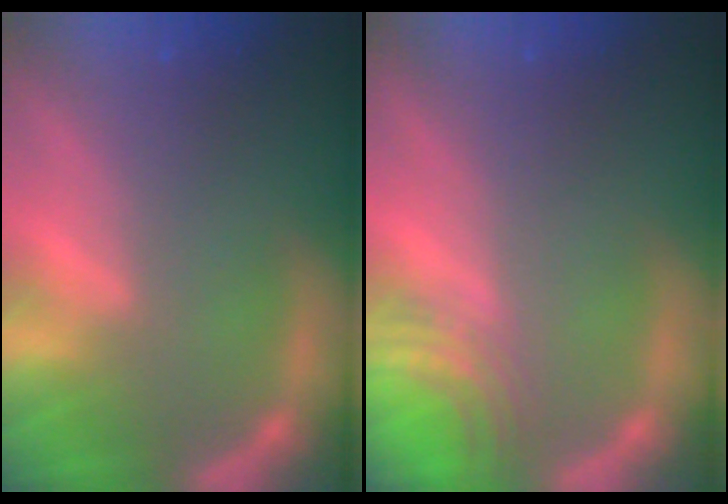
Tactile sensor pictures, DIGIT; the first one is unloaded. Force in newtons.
{"total": 3.4}